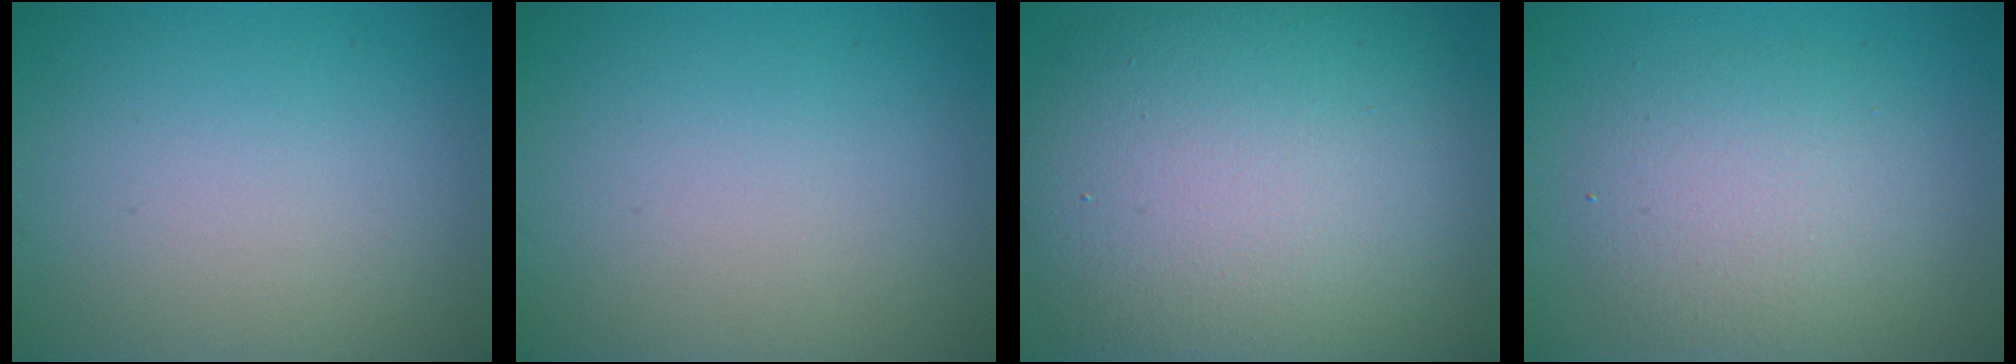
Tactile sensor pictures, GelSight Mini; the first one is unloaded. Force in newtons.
{"total": 0.0}
{"total": 14.8, "press": 14.8, "slide": 0.7}
{"total": 4.4, "press": 4.4, "slide": 0.3}